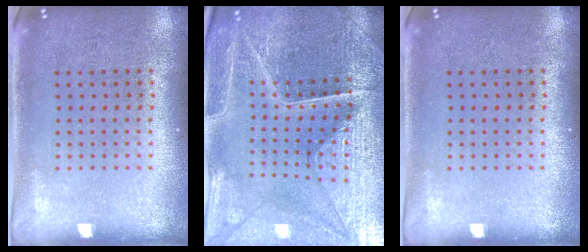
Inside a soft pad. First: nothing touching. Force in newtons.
{"total": 4.5, "press": 4.3, "slide": 1.1}
{"total": 0.0}